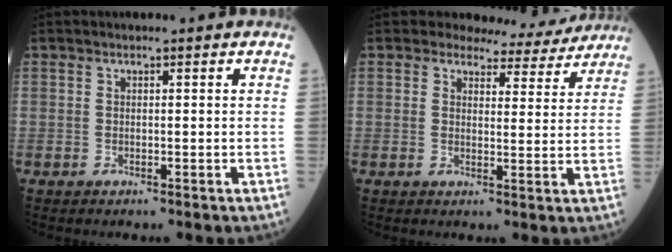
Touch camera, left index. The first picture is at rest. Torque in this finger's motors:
{"motor_torque": [0.70, -0.36, 0.03, -0.04]}